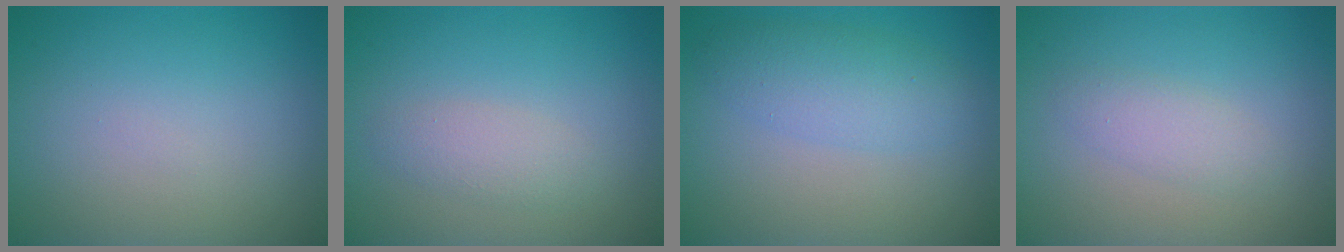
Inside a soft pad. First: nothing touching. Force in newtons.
{"total": 1.8, "press": 1.8, "slide": 0.0}
{"total": 3.4, "press": 3.4, "slide": 0.1}
{"total": 1.9, "press": 1.9, "slide": 0.1}